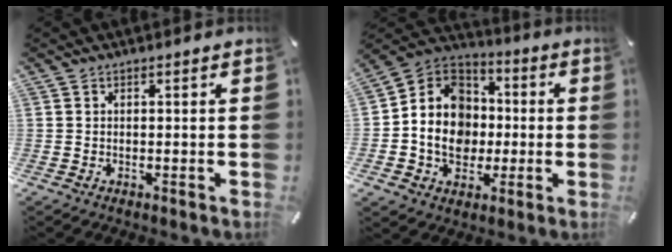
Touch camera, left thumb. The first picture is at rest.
{"total": 13.4, "force": [-2.7, 11.7, 5.8], "torque": [-0.139, 0.015, -0.048]}